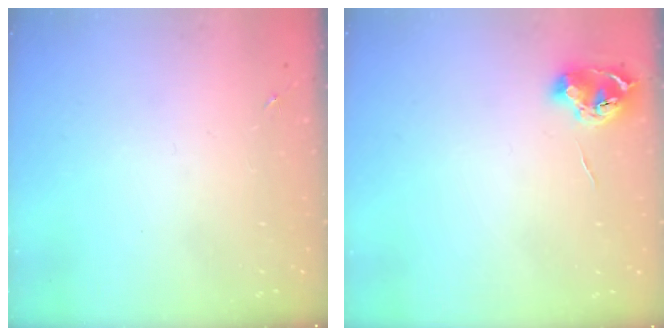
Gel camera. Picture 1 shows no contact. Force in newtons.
{"total": 8.0, "press": 8.0, "slide": 0.8}